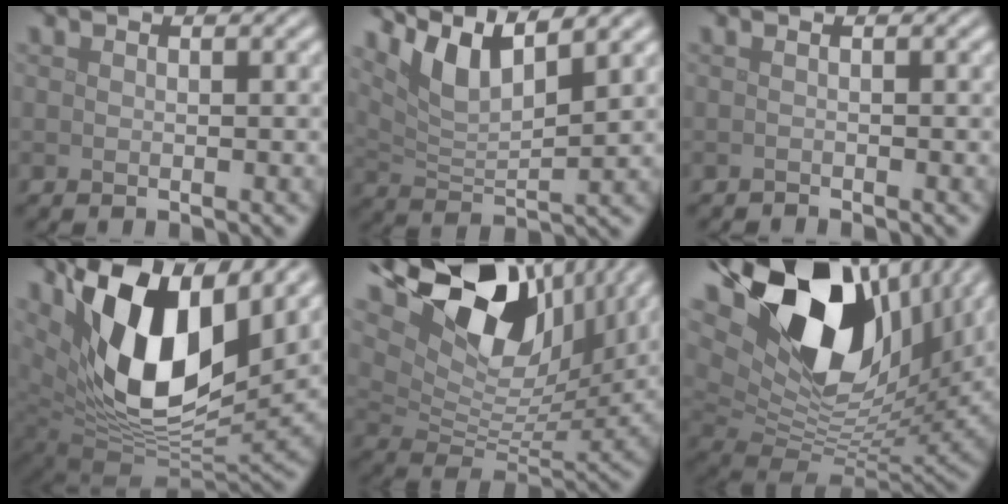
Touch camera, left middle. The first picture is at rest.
{"total": 5.7, "force": [3.9, 1.3, 3.9], "torque": [-0.083, -0.002, 0.076]}
{"total": 0.6, "force": [-0.5, 0.1, 0.2], "torque": [-0.001, -0.002, -0.013]}
{"total": 14.7, "force": [5.7, 7.4, 11.3], "torque": [-0.200, -0.004, 0.101]}
{"total": 14.9, "force": [8.4, 7.6, 9.7], "torque": [-0.187, 0.023, 0.140]}
{"total": 17.5, "force": [7.5, 9.9, 12.4], "torque": [-0.248, 0.007, 0.137]}